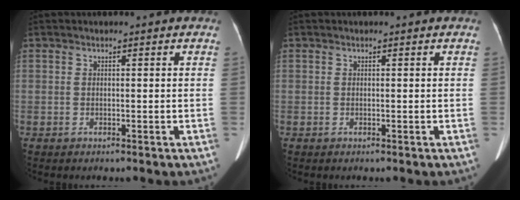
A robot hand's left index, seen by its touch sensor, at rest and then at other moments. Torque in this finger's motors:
{"motor_torque": [-0.13, -0.10, 0.00, 0.01]}